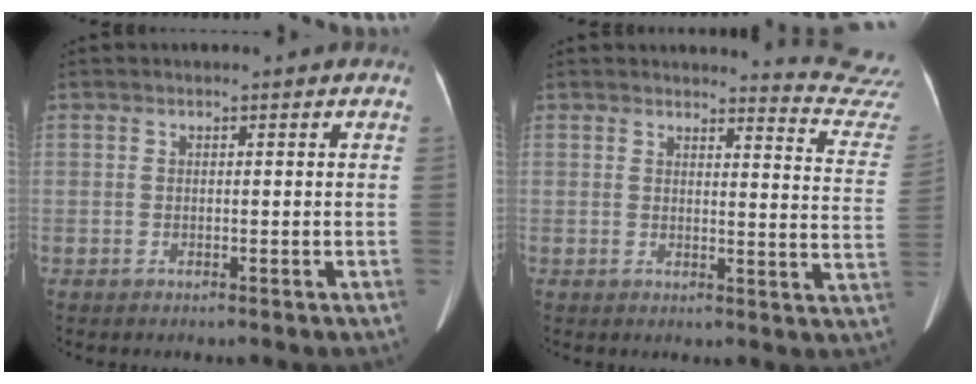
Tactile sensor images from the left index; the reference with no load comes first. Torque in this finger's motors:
{"motor_torque": [-0.14, -1.07, -0.01, -0.03]}